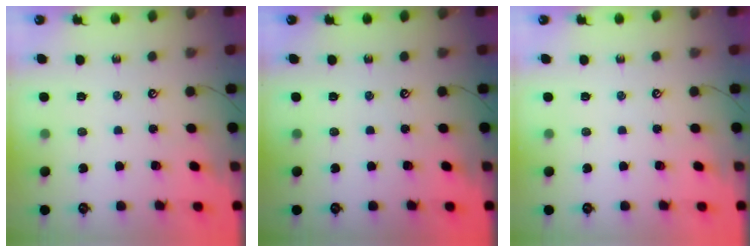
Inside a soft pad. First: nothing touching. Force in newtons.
{"total": 0.0}
{"total": 0.0}